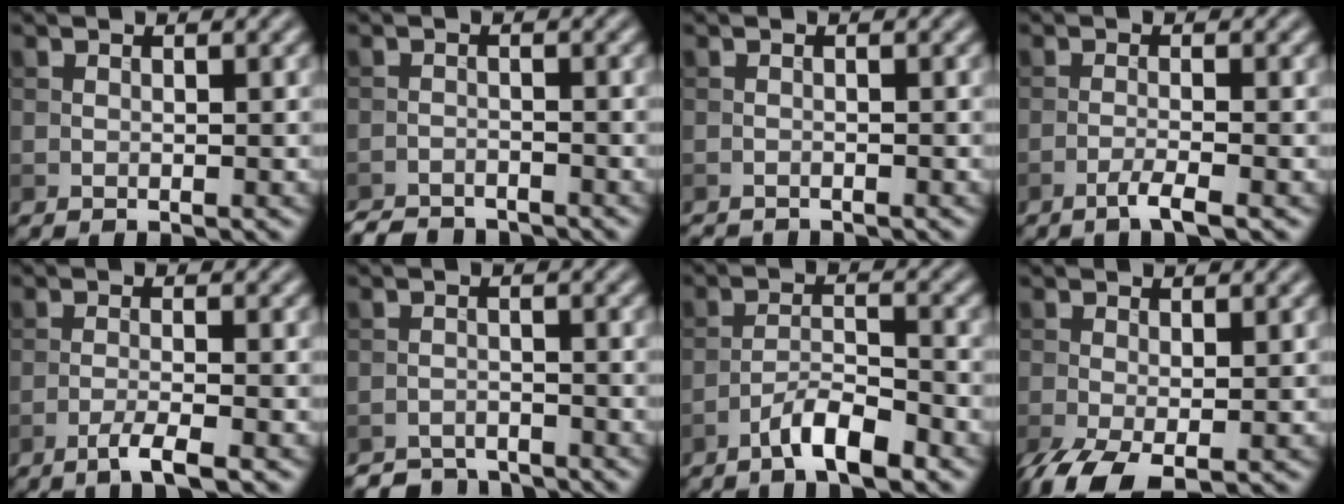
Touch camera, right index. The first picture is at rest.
{"total": 3.5, "force": [-3.3, 0.8, 0.6], "torque": [-0.008, -0.007, -0.062]}
{"total": 1.6, "force": [-1.6, 0.1, 0.1], "torque": [0.004, -0.008, -0.026]}
{"total": 2.2, "force": [-1.3, 0.3, 1.8], "torque": [-0.026, 0.006, -0.035]}
{"total": 2.7, "force": [-1.6, 0.4, 2.1], "torque": [-0.034, 0.004, -0.039]}
{"total": 3.2, "force": [-3.1, 0.7, 0.1], "torque": [0.006, 0.002, -0.057]}
{"total": 4.2, "force": [-2.9, 0.9, 2.9], "torque": [-0.052, 0.010, -0.058]}
{"total": 5.5, "force": [-2.7, 2.3, 4.2], "torque": [-0.098, -0.018, -0.049]}